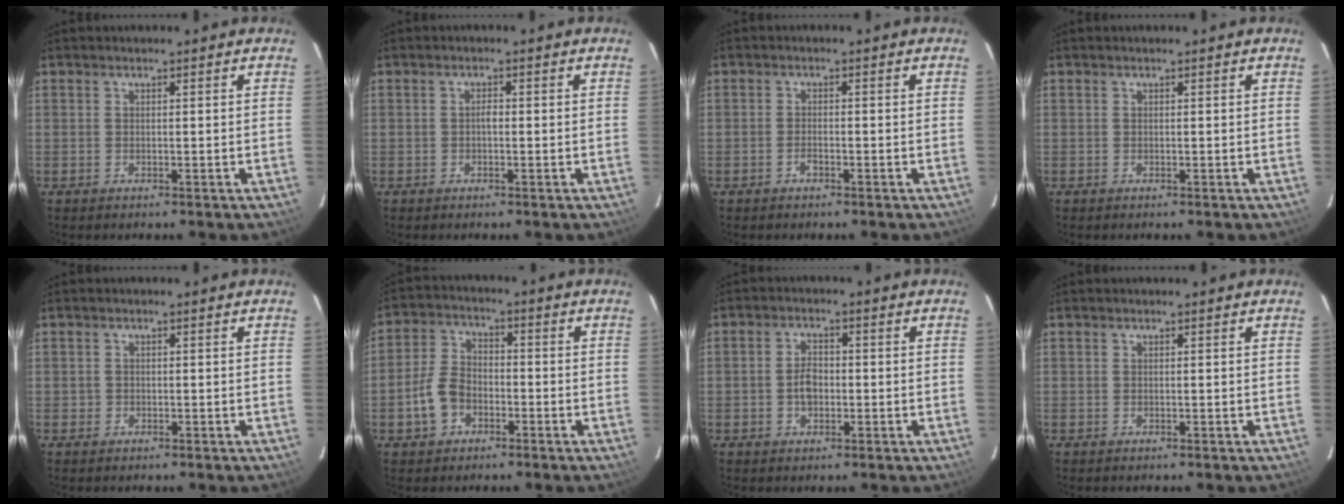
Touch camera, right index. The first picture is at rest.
{"total": 1.0, "force": [-0.3, 0.6, 0.8], "torque": [-0.014, 0.006, -0.005]}
{"total": 1.3, "force": [-0.9, 0.5, 0.8], "torque": [-0.021, 0.002, -0.017]}
{"total": 0.0}
{"total": 0.9, "force": [-0.5, 0.8, 0.1], "torque": [0.000, 0.001, -0.007]}
{"total": 6.7, "force": [-3.1, 4.8, 3.6], "torque": [-0.079, 0.020, -0.058]}
{"total": 3.7, "force": [-0.7, 2.5, 2.7], "torque": [-0.050, 0.007, -0.009]}
{"total": 0.0}